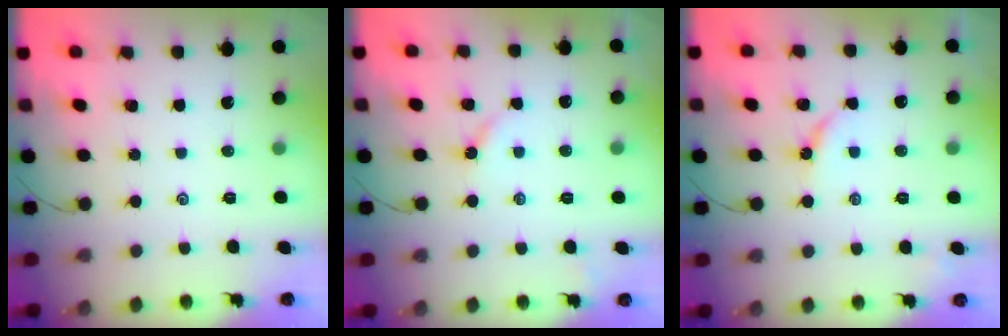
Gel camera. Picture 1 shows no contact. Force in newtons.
{"total": 2.8, "press": 2.8, "slide": 0.3}
{"total": 2.5, "press": 2.5, "slide": 0.4}